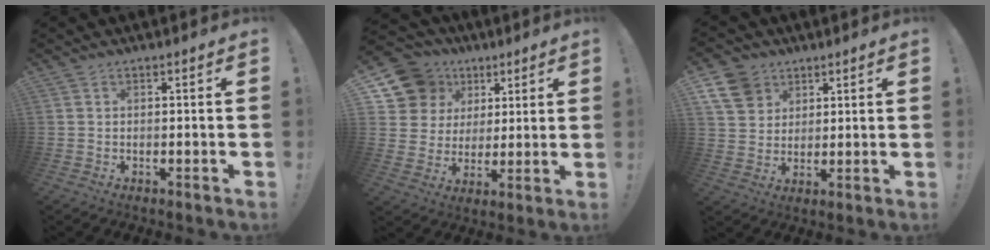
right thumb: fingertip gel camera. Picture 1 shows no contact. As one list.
[{"total": 13.8, "force": [6.7, 11.4, 4.1], "torque": [-0.067, -0.034, 0.144]}, {"total": 10.3, "force": [5.5, 8.1, 3.3], "torque": [-0.061, -0.028, 0.110]}]